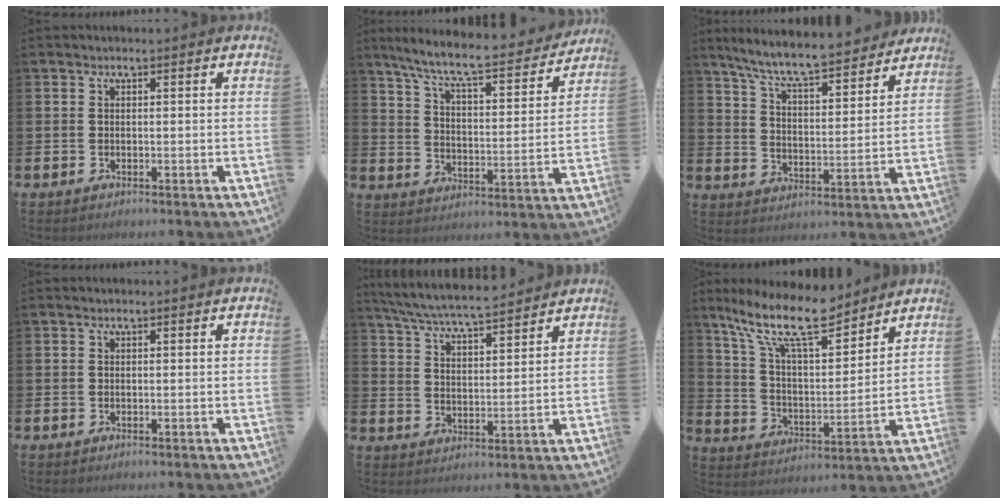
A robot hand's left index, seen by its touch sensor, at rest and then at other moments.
{"total": 8.9, "force": [7.9, 1.1, 3.9], "torque": [-0.104, -0.052, 0.132]}
{"total": 8.6, "force": [8.0, 0.9, 3.0], "torque": [-0.086, -0.056, 0.139]}
{"total": 0.0}
{"total": 6.8, "force": [6.5, 0.5, 1.9], "torque": [-0.065, -0.039, 0.115]}
{"total": 13.3, "force": [10.7, 3.6, 7.1], "torque": [-0.154, -0.055, 0.186]}